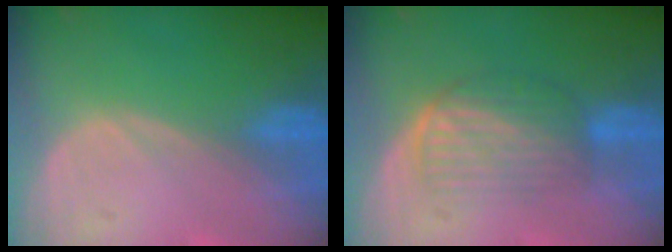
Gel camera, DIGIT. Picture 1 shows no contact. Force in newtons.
{"total": 5.8, "press": 5.6, "slide": 1.7}